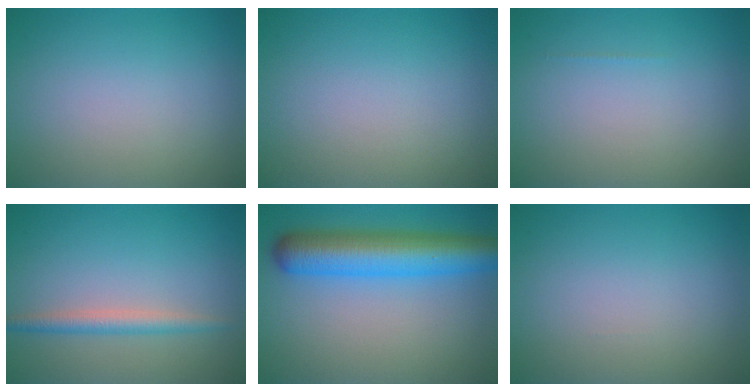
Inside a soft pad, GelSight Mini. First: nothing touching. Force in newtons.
{"total": 0.0}
{"total": 0.0}
{"total": 2.2, "press": 2.2, "slide": 0.0}
{"total": 7.8, "press": 7.8, "slide": 0.2}
{"total": 0.0}